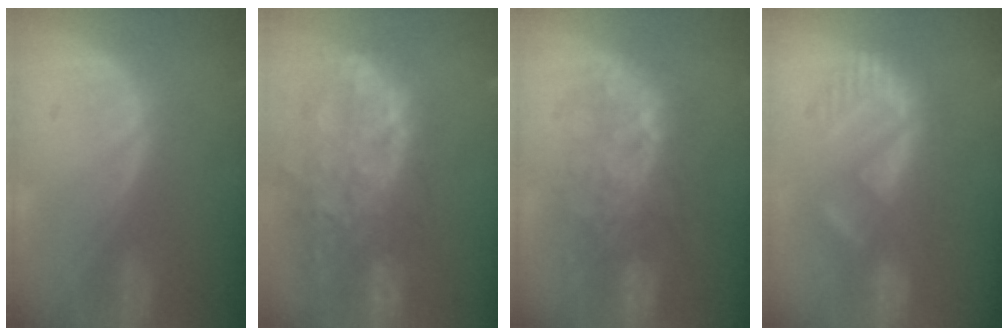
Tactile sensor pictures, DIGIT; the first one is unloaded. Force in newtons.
{"total": 13.7, "press": 11.2, "slide": 7.9}
{"total": 8.4, "press": 8.1, "slide": 2.2}
{"total": 8.8, "press": 7.9, "slide": 3.9}